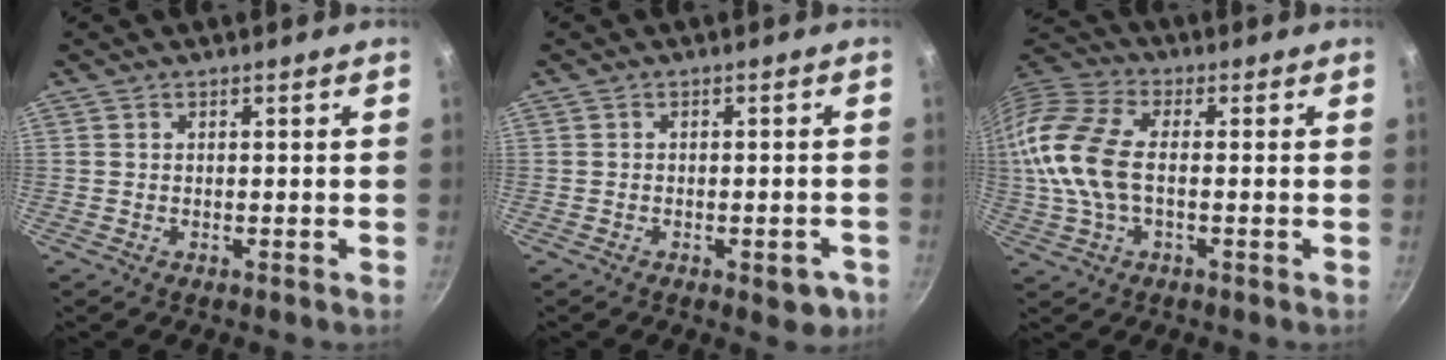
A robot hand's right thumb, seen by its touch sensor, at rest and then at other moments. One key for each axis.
{"total": 4.6, "fx": -2.1, "fy": 2.3, "fz": 3.4, "tx": -0.024, "ty": 0.013, "tz": -0.019}
{"total": 15.1, "fx": -0.1, "fy": 8.5, "fz": 12.5, "tx": -0.258, "ty": 0.027, "tz": -0.018}